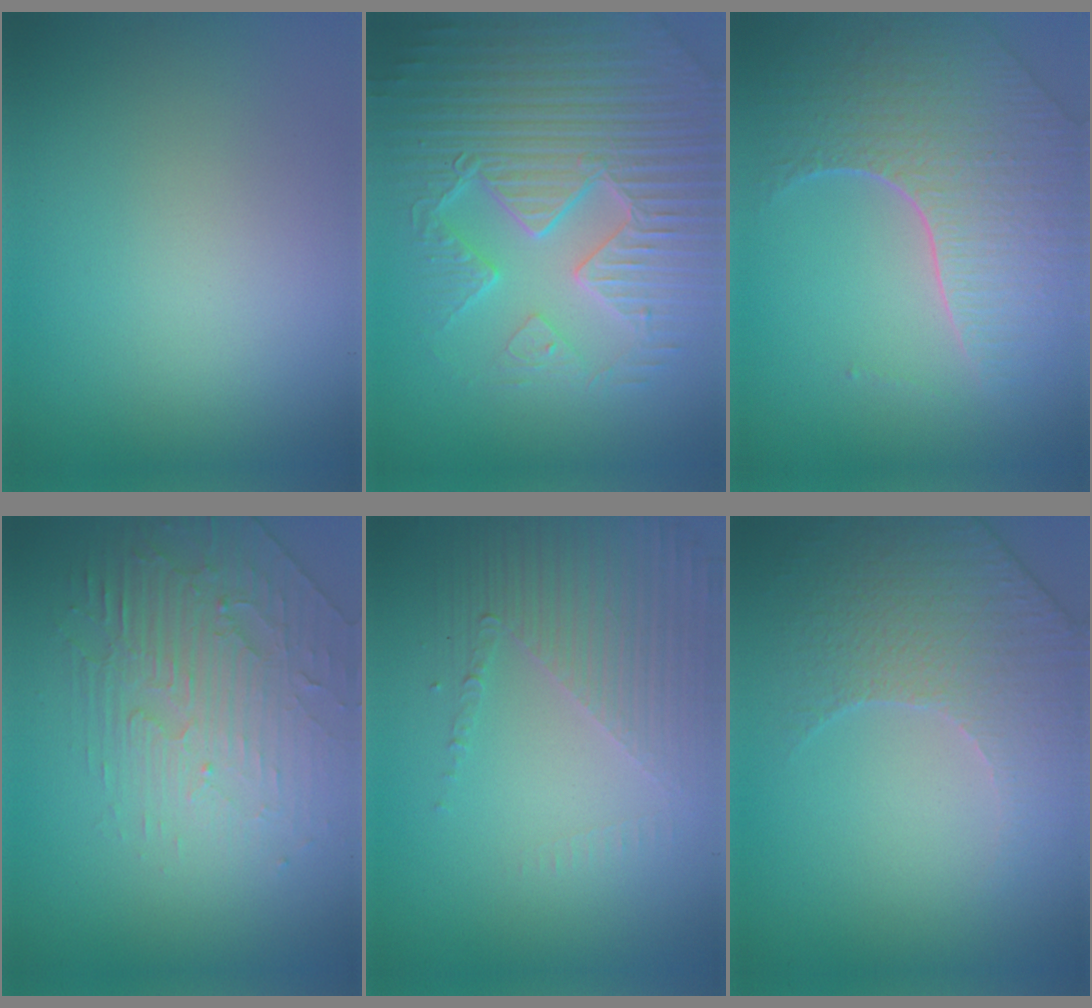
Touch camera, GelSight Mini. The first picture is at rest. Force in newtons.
{"total": 9.5, "press": 6.7, "slide": 6.7}
{"total": 7.8, "press": 5.6, "slide": 5.4}
{"total": 3.3, "press": 2.9, "slide": 1.6}
{"total": 4.5, "press": 3.2, "slide": 3.1}
{"total": 4.3, "press": 4.2, "slide": 1.0}